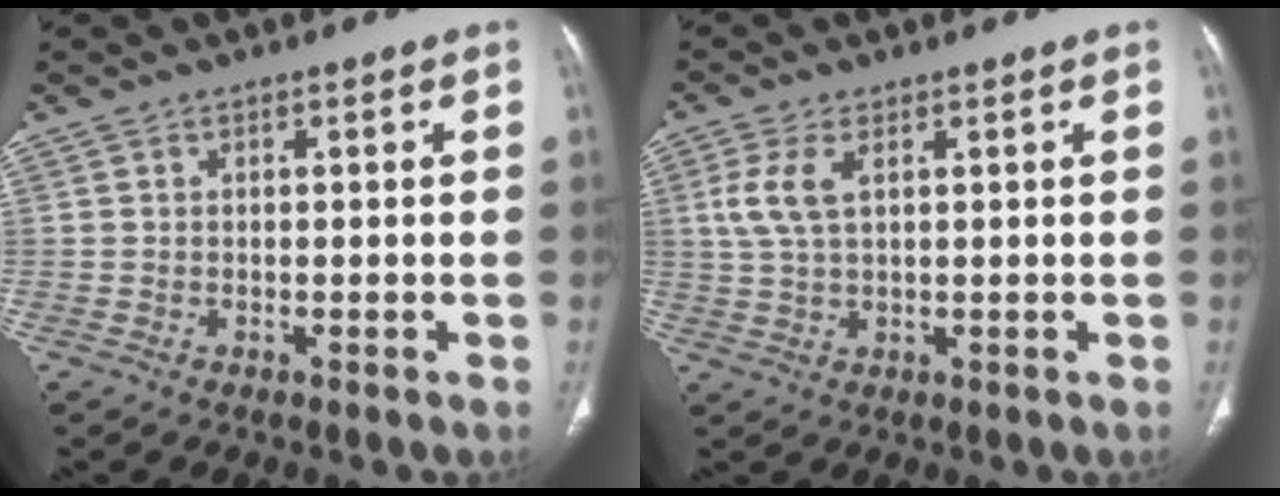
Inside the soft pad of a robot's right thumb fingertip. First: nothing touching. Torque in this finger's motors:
{"motor_torque": [-0.22, 0.26, 0.33, -0.32, 0.23]}